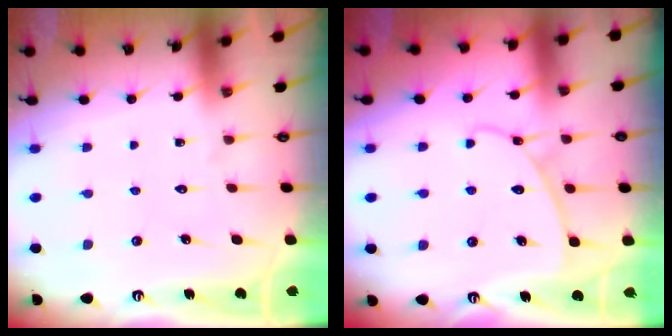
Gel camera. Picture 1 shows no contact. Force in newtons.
{"total": 6.4, "press": 6.4, "slide": 0.2}